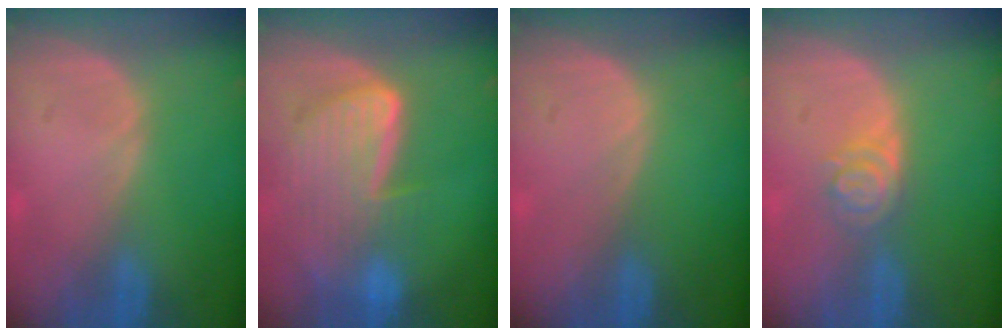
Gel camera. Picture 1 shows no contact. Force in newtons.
{"total": 9.2, "press": 8.0, "slide": 4.7}
{"total": 0.0}
{"total": 4.0, "press": 3.6, "slide": 1.6}